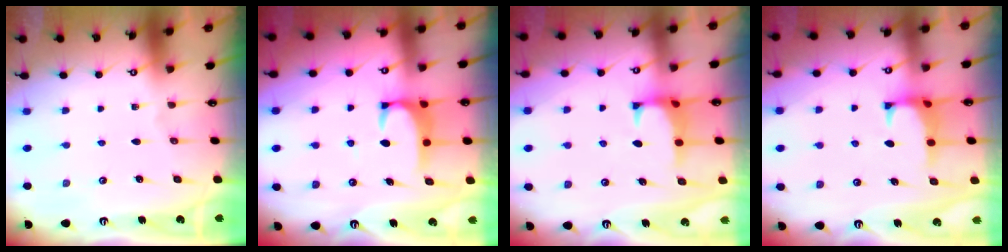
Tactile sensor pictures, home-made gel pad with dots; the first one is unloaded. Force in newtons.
{"total": 2.6, "press": 2.5, "slide": 0.7}
{"total": 1.3, "press": 1.1, "slide": 0.6}
{"total": 1.3, "press": 1.1, "slide": 0.6}